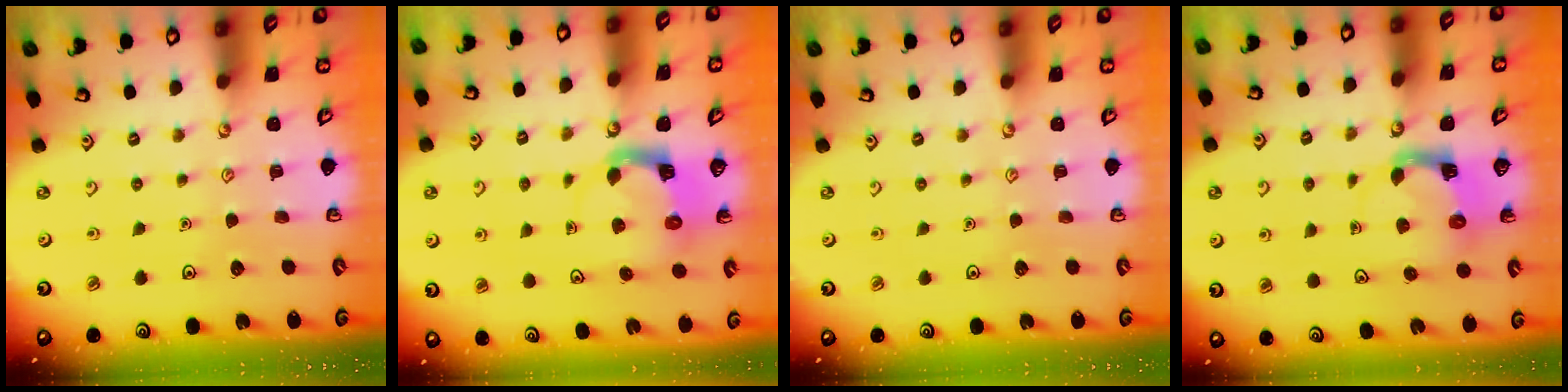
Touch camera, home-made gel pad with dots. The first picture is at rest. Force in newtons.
{"total": 3.7, "press": 3.6, "slide": 0.6}
{"total": 0.0}
{"total": 3.9, "press": 3.8, "slide": 0.7}